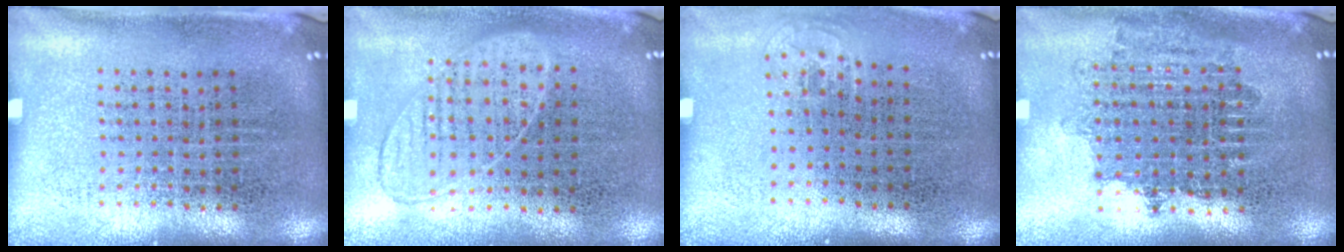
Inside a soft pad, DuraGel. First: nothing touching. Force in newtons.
{"total": 0.9, "press": 0.9, "slide": 0.4}
{"total": 0.6, "press": 0.4, "slide": 0.4}
{"total": 1.6, "press": 1.3, "slide": 0.9}